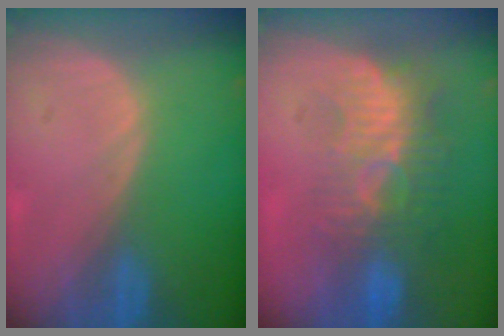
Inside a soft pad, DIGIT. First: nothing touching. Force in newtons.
{"total": 9.5, "press": 8.8, "slide": 3.7}